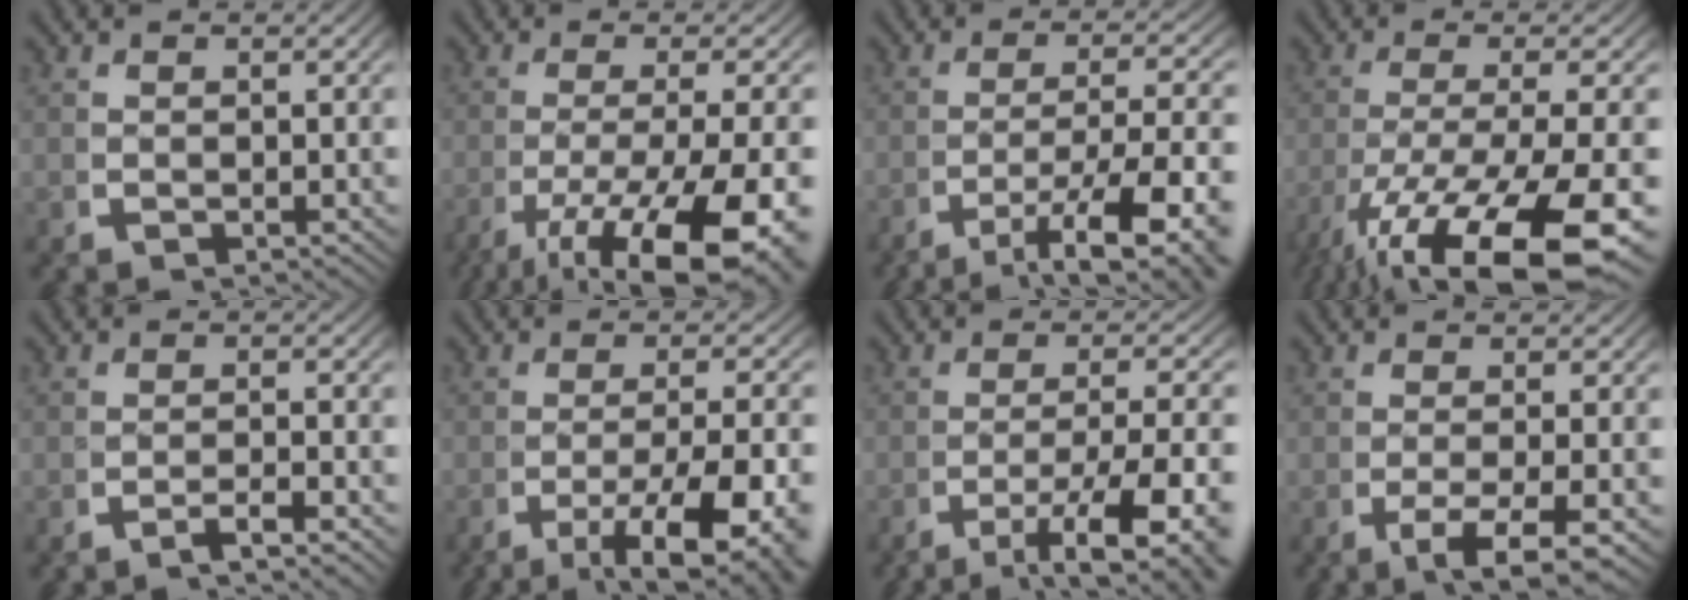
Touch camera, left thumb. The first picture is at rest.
{"total": 11.2, "force": [-4.8, 4.9, 8.9], "torque": [-0.166, -0.040, -0.050]}
{"total": 8.9, "force": [-3.9, 3.6, 7.2], "torque": [-0.122, -0.032, -0.042]}
{"total": 13.0, "force": [-5.6, 5.8, 10.2], "torque": [-0.202, -0.053, -0.050]}
{"total": 2.0, "force": [-1.4, 0.0, 1.4], "torque": [-0.023, 0.005, -0.033]}
{"total": 8.7, "force": [-3.4, 3.8, 7.1], "torque": [-0.123, -0.029, -0.040]}
{"total": 8.0, "force": [-3.4, 3.1, 6.5], "torque": [-0.109, -0.024, -0.040]}
{"total": 4.3, "force": [-2.1, 1.3, 3.5], "torque": [-0.071, -0.014, -0.026]}